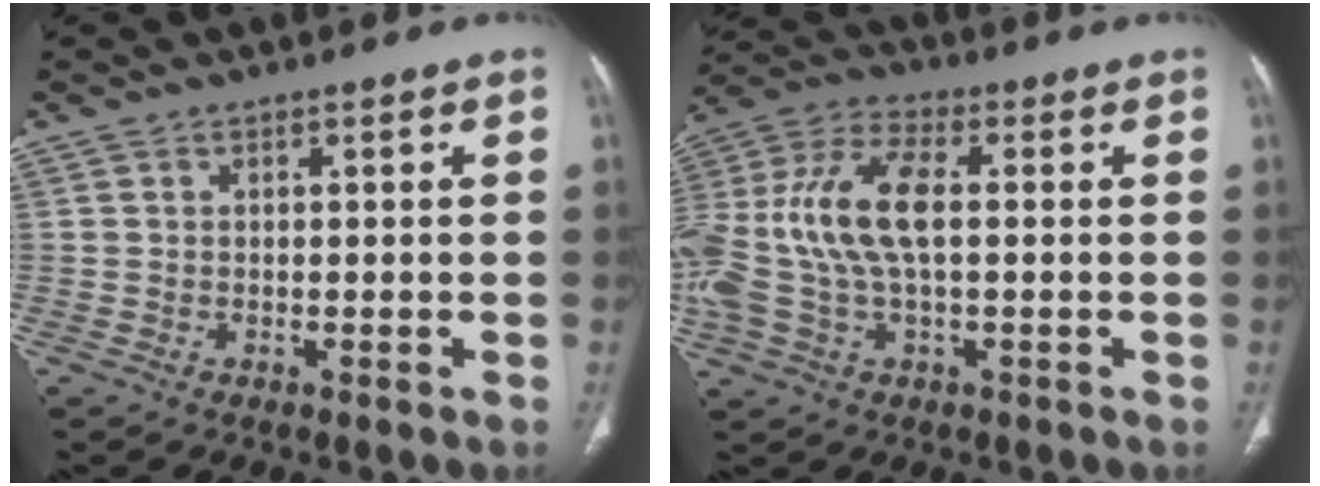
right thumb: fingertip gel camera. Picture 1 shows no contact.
{"total": 18.0, "force": [0.5, 8.9, 15.6], "torque": [-0.362, 0.027, 0.009]}